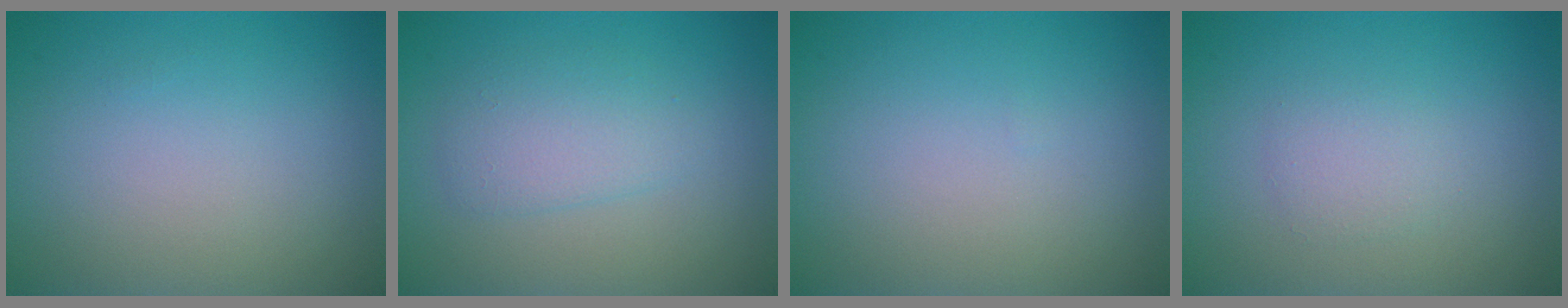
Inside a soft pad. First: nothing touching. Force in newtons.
{"total": 2.5, "press": 2.5, "slide": 0.1}
{"total": 0.0}
{"total": 1.5, "press": 1.5, "slide": 0.1}